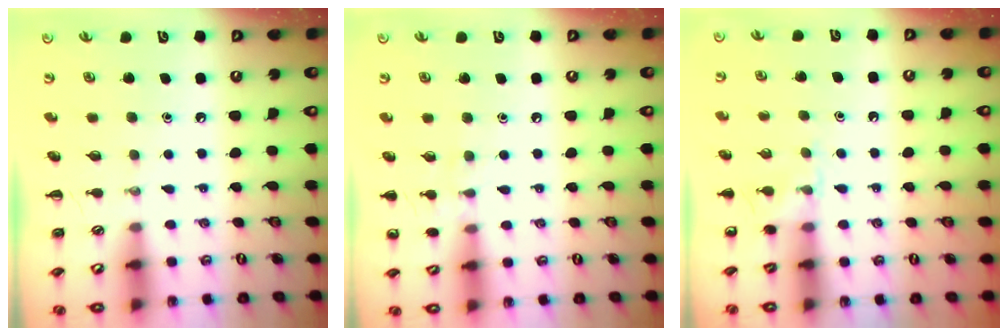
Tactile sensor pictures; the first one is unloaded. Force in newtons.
{"total": 5.6, "press": 5.3, "slide": 1.8}
{"total": 7.4, "press": 7.1, "slide": 2.2}